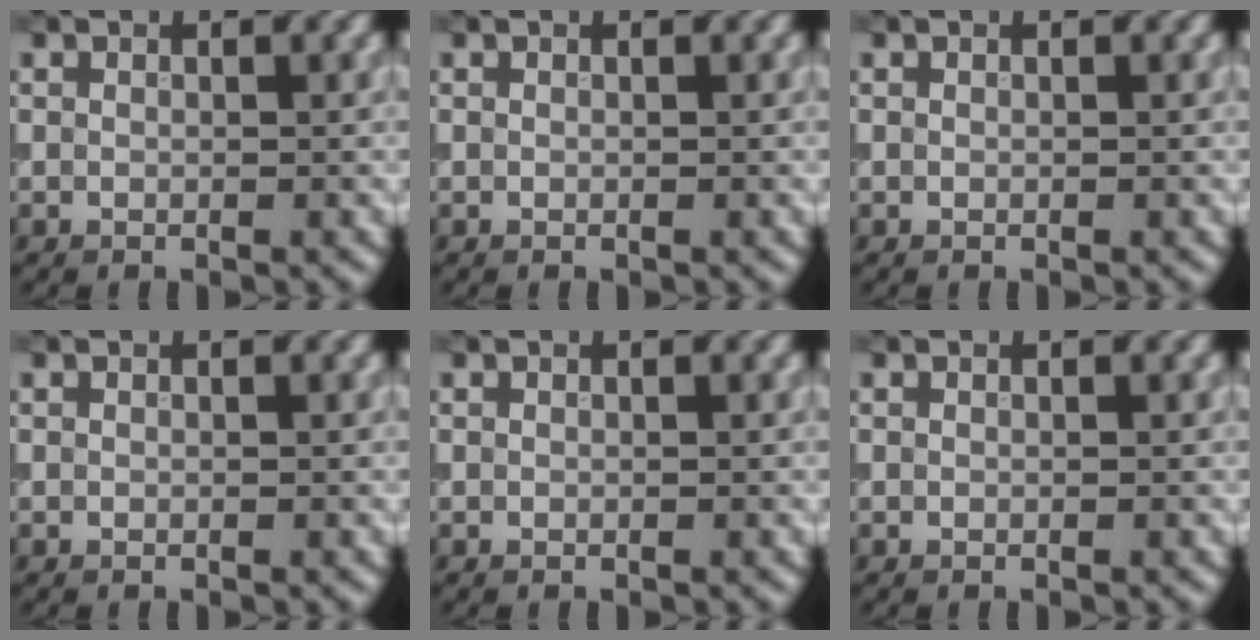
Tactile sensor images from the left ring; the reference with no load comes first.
{"total": 0.0}
{"total": 0.0}
{"total": 0.0}
{"total": 0.0}
{"total": 0.0}